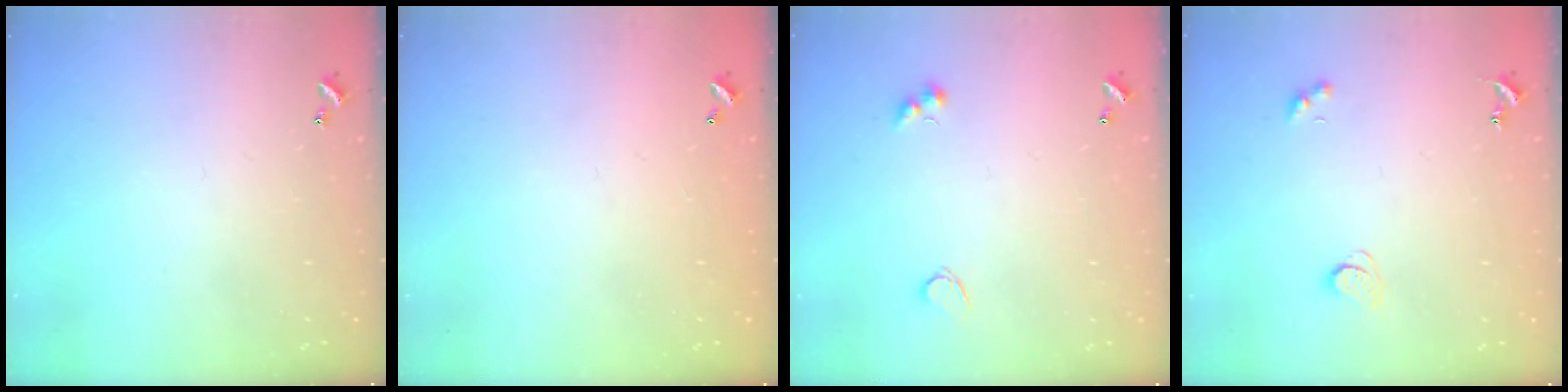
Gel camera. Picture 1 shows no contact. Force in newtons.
{"total": 2.7, "press": 2.7, "slide": 0.1}
{"total": 2.8, "press": 2.6, "slide": 0.9}
{"total": 1.8, "press": 1.7, "slide": 0.4}